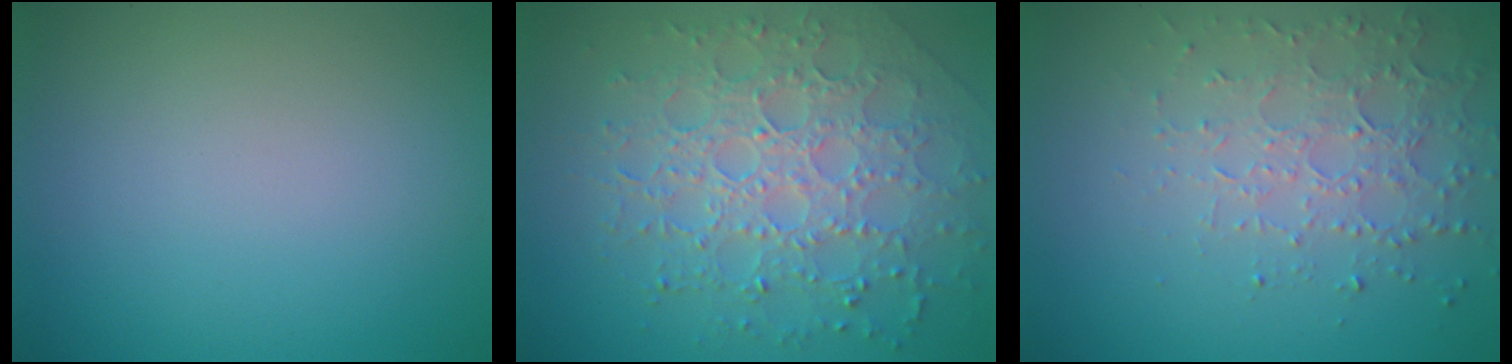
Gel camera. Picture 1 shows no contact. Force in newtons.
{"total": 7.6, "press": 5.4, "slide": 5.3}
{"total": 3.6, "press": 3.3, "slide": 1.4}